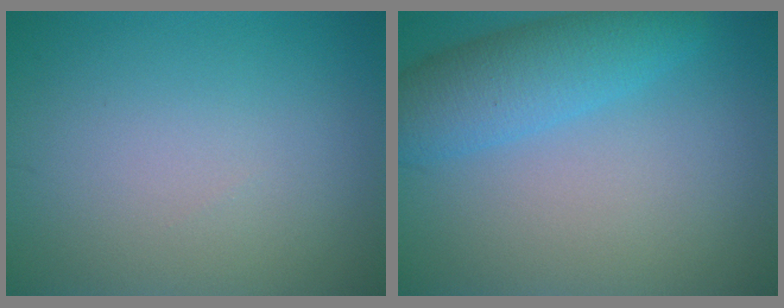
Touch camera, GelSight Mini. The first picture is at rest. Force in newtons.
{"total": 5.3, "press": 5.3, "slide": 0.4}